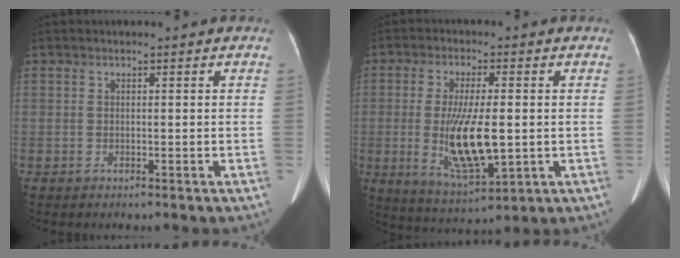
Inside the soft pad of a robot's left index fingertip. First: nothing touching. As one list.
[{"total": 11.2, "force": [-1.4, 3.0, 10.7], "torque": [-0.206, -0.018, -0.018]}]